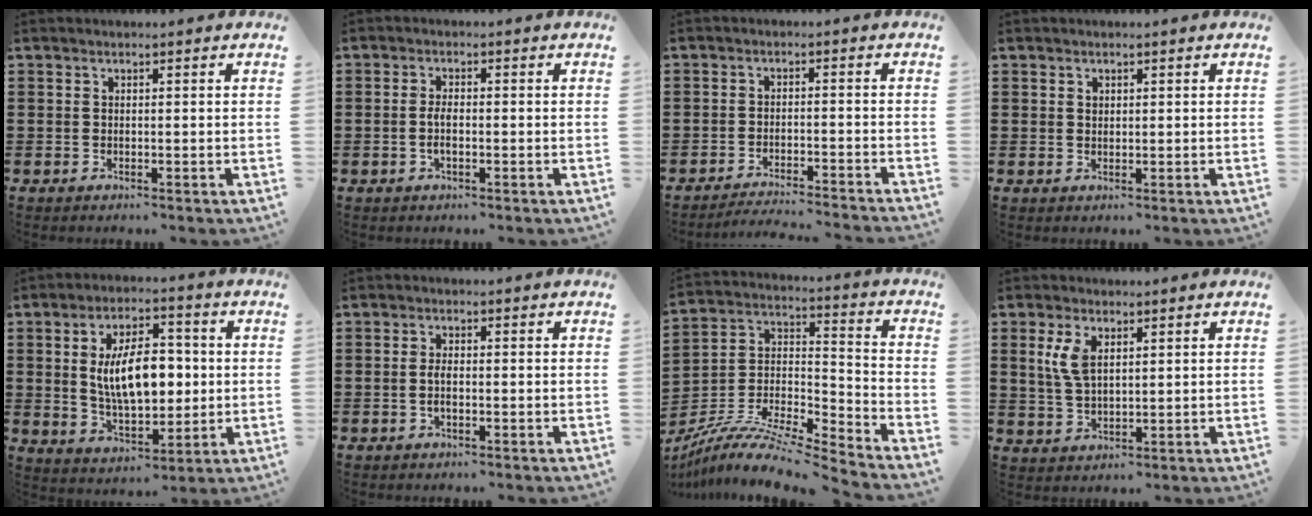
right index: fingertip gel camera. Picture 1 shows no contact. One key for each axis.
{"total": 2.4, "fx": -0.4, "fy": 0.6, "fz": 2.2, "tx": -0.051, "ty": -0.006, "tz": -0.009}
{"total": 2.9, "fx": -2.8, "fy": -0.3, "fz": 0.5, "tx": -0.012, "ty": -0.001, "tz": -0.058}
{"total": 0.8, "fx": 0.5, "fy": 0.6, "fz": 0.3, "tx": -0.007, "ty": 0.002, "tz": 0.011}
{"total": 10.7, "fx": 1.1, "fy": 5.6, "fz": 9.1, "tx": -0.157, "ty": 0.007, "tz": 0.015}
{"total": 2.1, "fx": -0.4, "fy": 0.5, "fz": 2.0, "tx": -0.053, "ty": -0.008, "tz": -0.011}
{"total": 10.1, "fx": -8.6, "fy": 2.0, "fz": 4.8, "tx": -0.104, "ty": 0.006, "tz": -0.177}
{"total": 4.7, "fx": 1.9, "fy": 2.3, "fz": 3.7, "tx": -0.081, "ty": 0.007, "tz": 0.032}